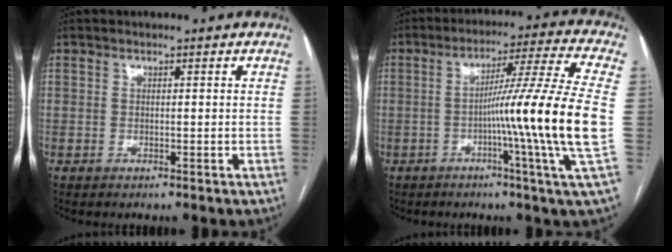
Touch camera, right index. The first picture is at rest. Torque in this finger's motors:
{"motor_torque": [1.80, -0.34, 0.86, 0.21]}